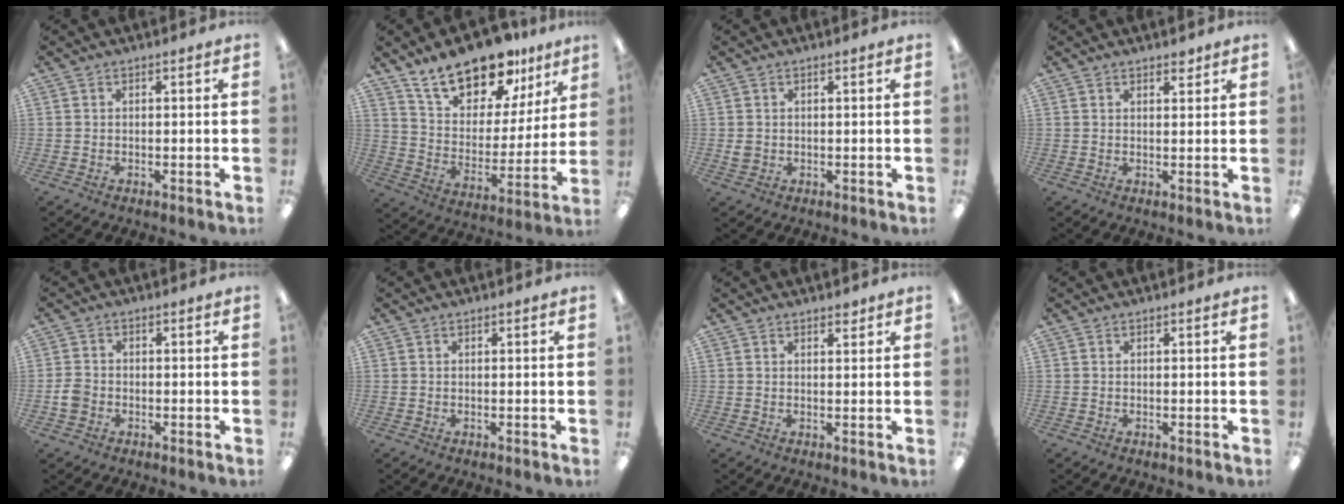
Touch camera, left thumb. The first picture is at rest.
{"total": 18.9, "force": [15.1, 8.2, 7.9], "torque": [-0.139, -0.101, 0.267]}
{"total": 1.9, "force": [0.3, 1.6, 0.9], "torque": [-0.010, 0.001, 0.004]}
{"total": 2.3, "force": [1.9, 0.8, 0.9], "torque": [-0.004, -0.008, 0.032]}
{"total": 3.3, "force": [-1.1, 2.7, 1.6], "torque": [-0.033, 0.005, -0.022]}
{"total": 0.0}
{"total": 1.9, "force": [1.6, 0.7, 0.7], "torque": [0.000, -0.008, 0.026]}
{"total": 0.0}